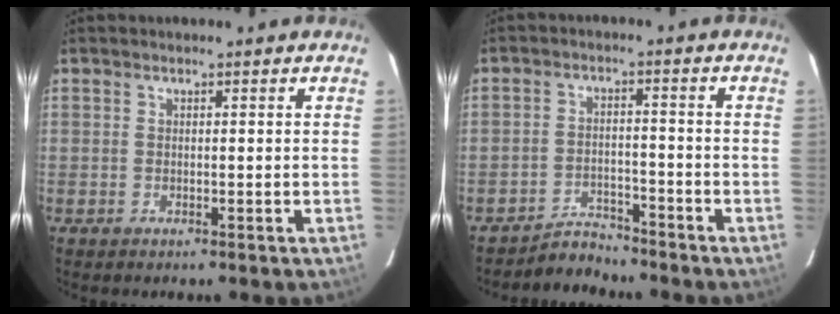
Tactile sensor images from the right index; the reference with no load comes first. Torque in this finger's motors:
{"motor_torque": [-0.59, -0.17, -0.21, -0.08]}